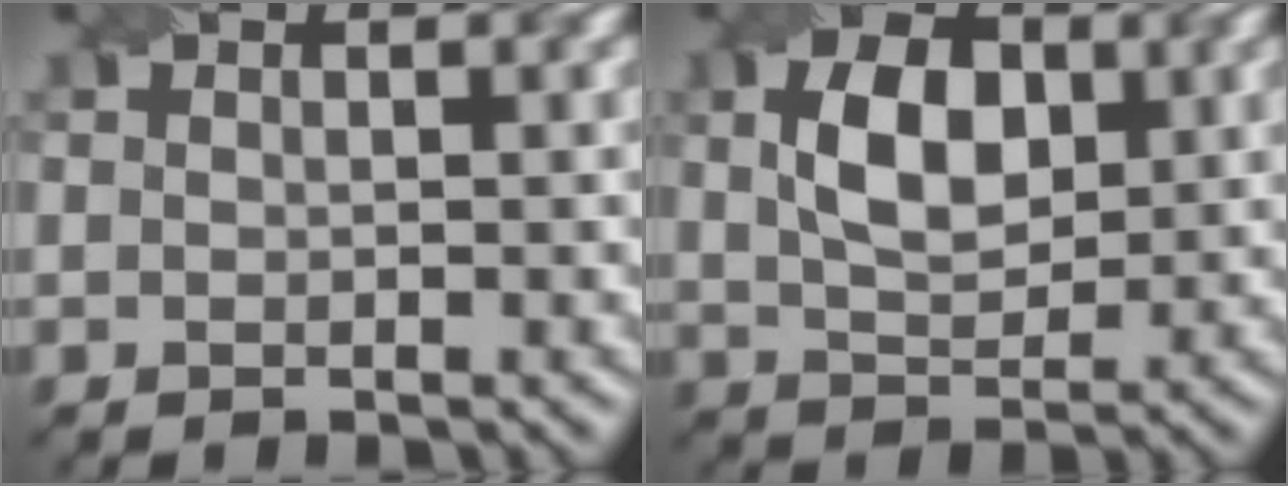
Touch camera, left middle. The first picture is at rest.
{"total": 5.8, "force": [1.4, 3.5, 4.3], "torque": [-0.084, 0.004, 0.024]}